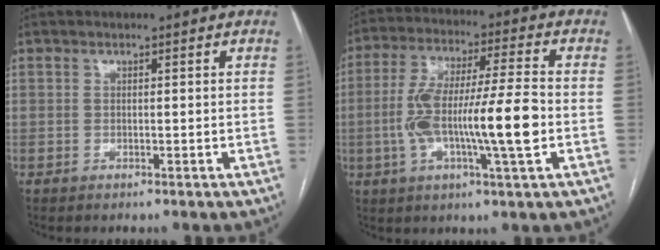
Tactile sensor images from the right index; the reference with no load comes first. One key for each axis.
{"total": 15.0, "fx": -2.6, "fy": 1.2, "fz": 14.8, "tx": -0.276, "ty": 0.008, "tz": -0.049}